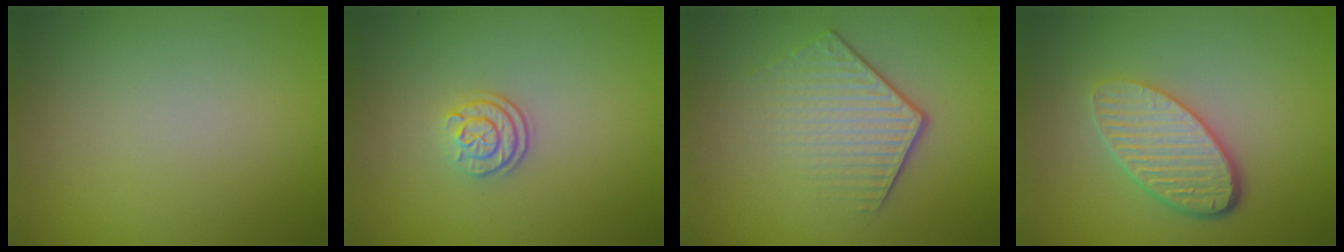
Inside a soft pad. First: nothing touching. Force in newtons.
{"total": 2.4, "press": 1.8, "slide": 1.5}
{"total": 4.2, "press": 2.9, "slide": 2.9}
{"total": 5.2, "press": 3.7, "slide": 3.7}